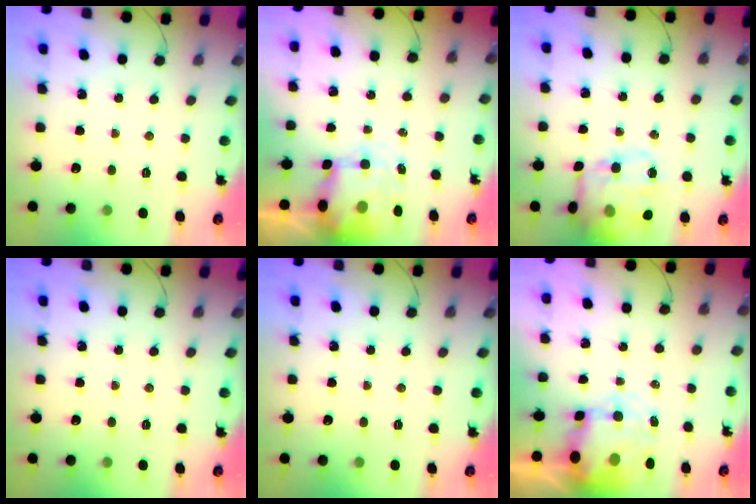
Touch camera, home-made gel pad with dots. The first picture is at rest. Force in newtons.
{"total": 7.9, "press": 7.8, "slide": 1.4}
{"total": 15.4, "press": 15.2, "slide": 2.7}
{"total": 0.0}
{"total": 0.0}
{"total": 8.9, "press": 8.7, "slide": 2.0}